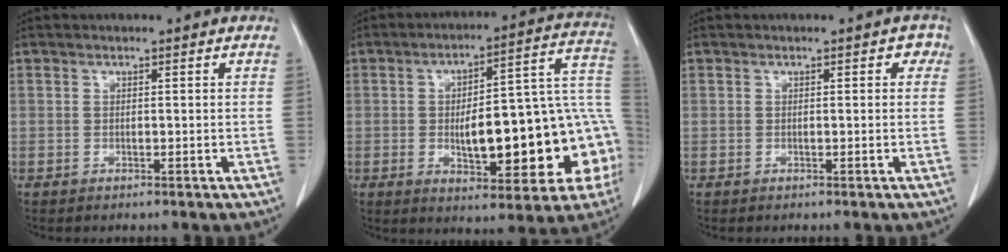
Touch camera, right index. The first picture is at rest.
{"total": 21.4, "force": [-3.8, 6.7, 20.0], "torque": [-0.201, 0.045, -0.033]}
{"total": 1.2, "force": [0.3, 0.8, 0.8], "torque": [0.001, 0.008, -0.003]}